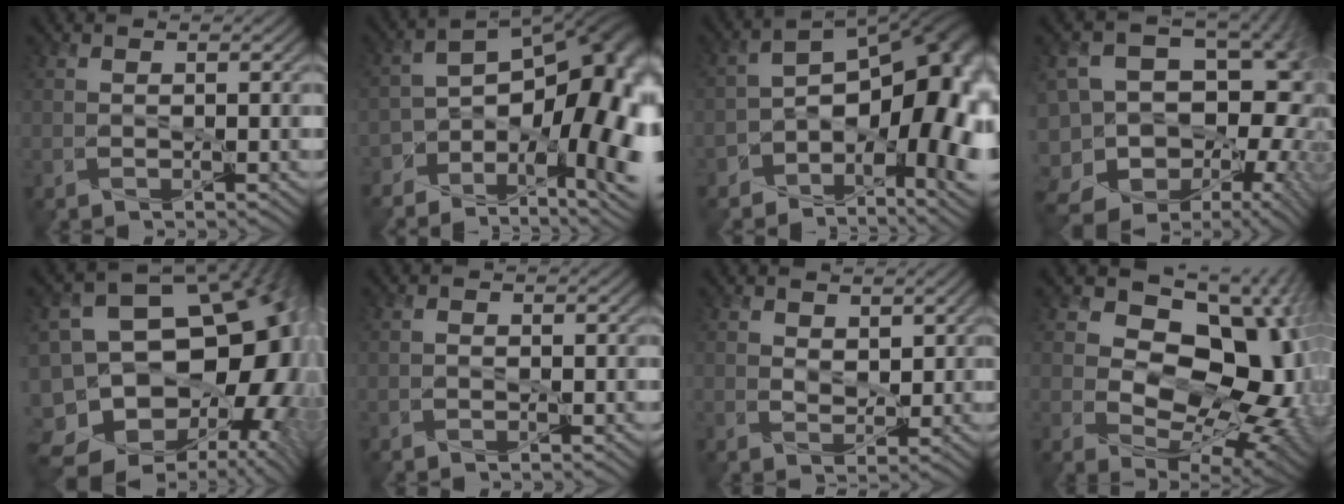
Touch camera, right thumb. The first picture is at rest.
{"total": 15.3, "force": [-6.3, 7.6, 11.7], "torque": [-0.155, -0.025, -0.080]}
{"total": 15.4, "force": [-4.4, 8.6, 11.9], "torque": [-0.153, -0.017, -0.061]}
{"total": 17.5, "force": [-7.9, 10.7, 11.3], "torque": [-0.177, 0.025, -0.080]}
{"total": 20.5, "force": [-8.9, 13.4, 12.8], "torque": [-0.220, 0.000, -0.106]}
{"total": 0.6, "force": [-0.5, 0.2, 0.1], "torque": [-0.002, -0.001, -0.011]}
{"total": 2.7, "force": [1.3, 1.7, 1.6], "torque": [-0.044, -0.006, 0.017]}
{"total": 16.4, "force": [1.7, 11.6, 11.5], "torque": [-0.141, 0.008, 0.028]}